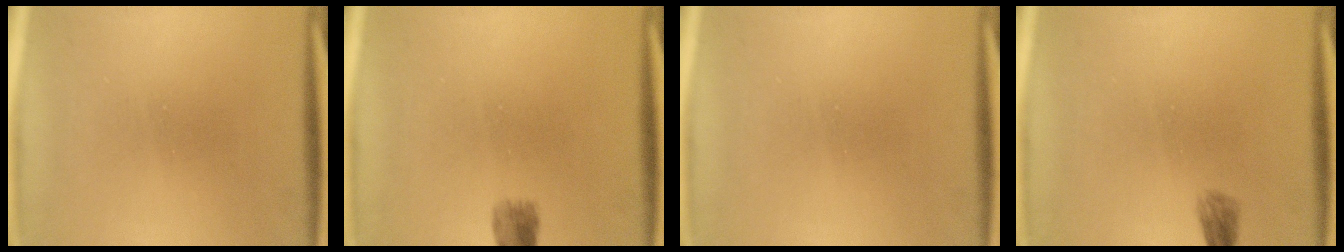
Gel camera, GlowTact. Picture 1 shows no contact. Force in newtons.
{"total": 1.3}
{"total": 0.0}
{"total": 1.7}